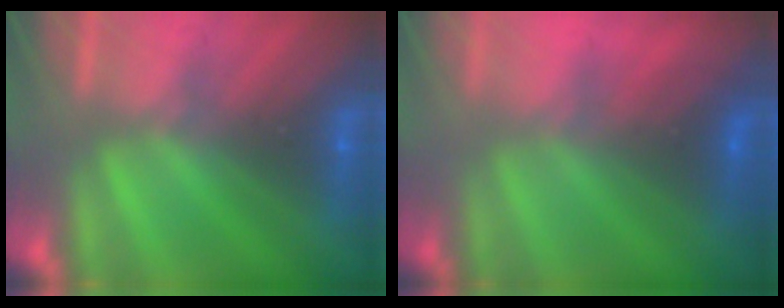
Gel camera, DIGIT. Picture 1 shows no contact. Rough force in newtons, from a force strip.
{"total": 3.0}